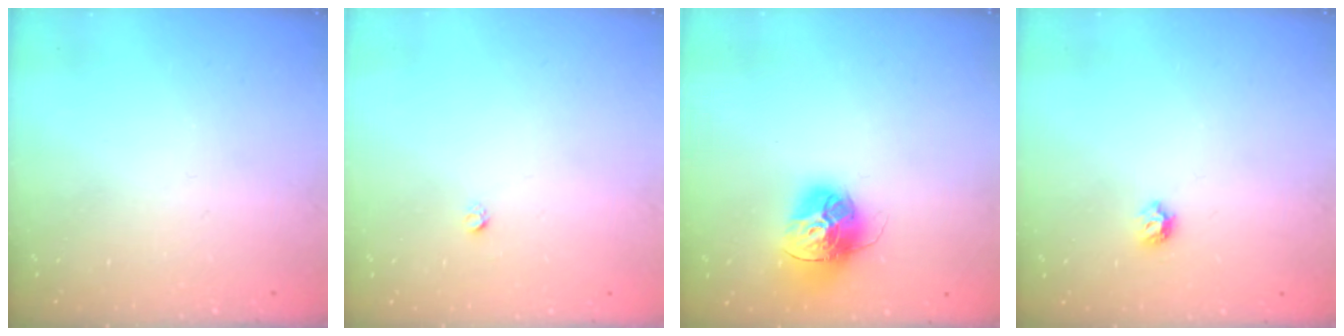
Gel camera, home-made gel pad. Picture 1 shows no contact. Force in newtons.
{"total": 1.6, "press": 1.5, "slide": 0.1}
{"total": 15.1, "press": 15.0, "slide": 1.5}
{"total": 5.9, "press": 5.8, "slide": 0.9}